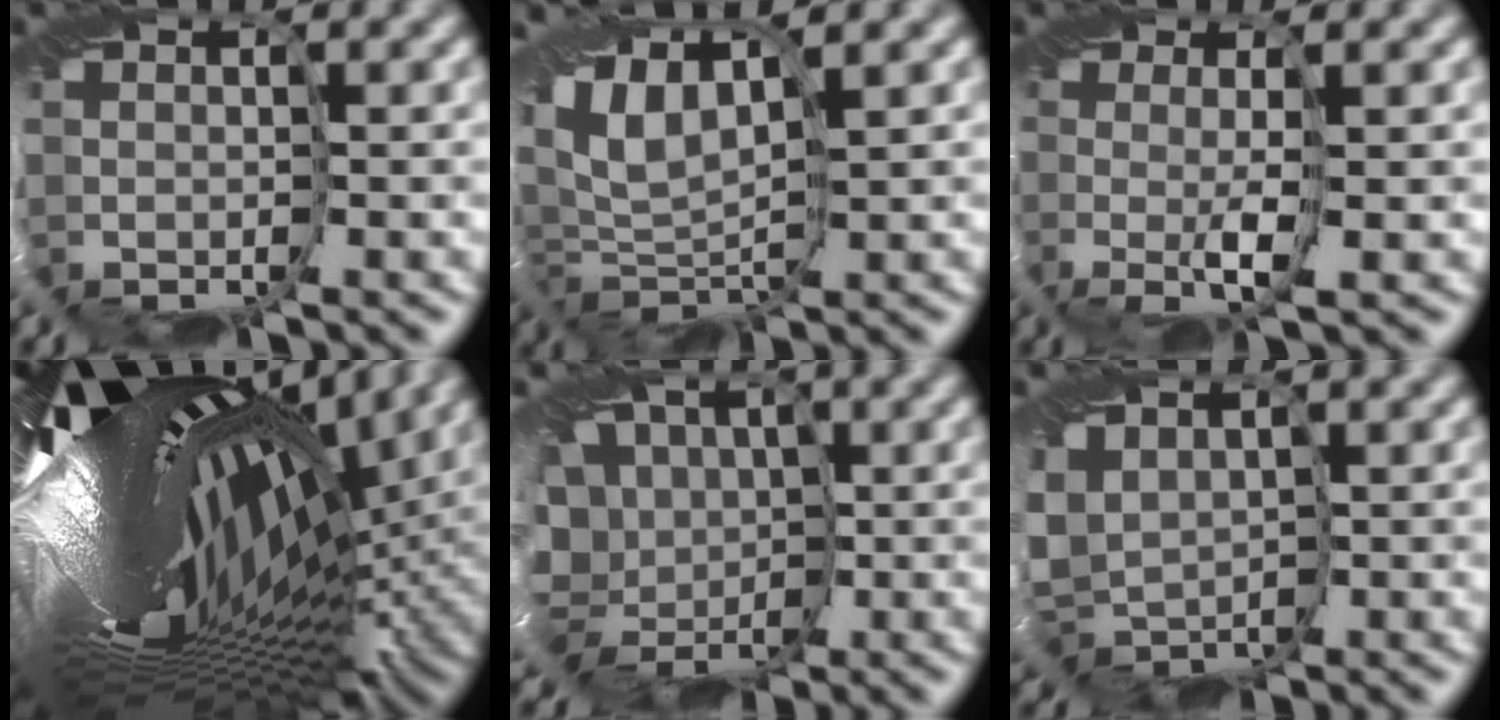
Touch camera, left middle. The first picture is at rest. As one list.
[{"total": 7.3, "force": [1.5, 3.8, 6.1], "torque": [-0.134, -0.003, 0.027]}, {"total": 1.7, "force": [0.1, -1.6, 0.5], "torque": [-0.011, -0.006, 0.005]}, {"total": 18.3, "force": [2.9, 5.4, 17.2], "torque": [-0.273, -0.009, 0.056]}, {"total": 12.3, "force": [0.2, 9.9, 7.3], "torque": [-0.116, 0.005, -0.023]}, {"total": 5.0, "force": [-0.3, 3.5, 3.6], "torque": [-0.056, -0.022, 0.013]}]